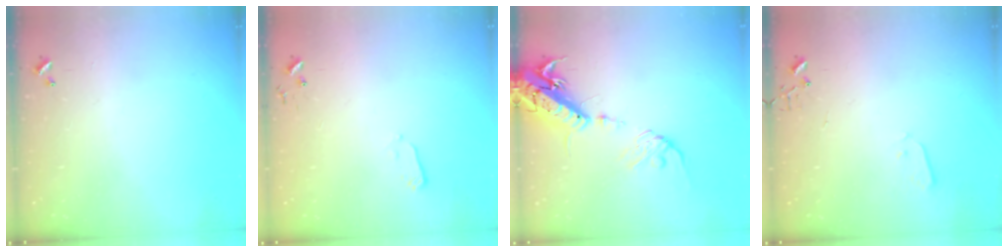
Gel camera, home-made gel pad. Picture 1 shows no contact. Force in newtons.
{"total": 3.5, "press": 3.4, "slide": 1.0}
{"total": 18.1, "press": 17.7, "slide": 3.8}
{"total": 3.2, "press": 3.1, "slide": 0.8}